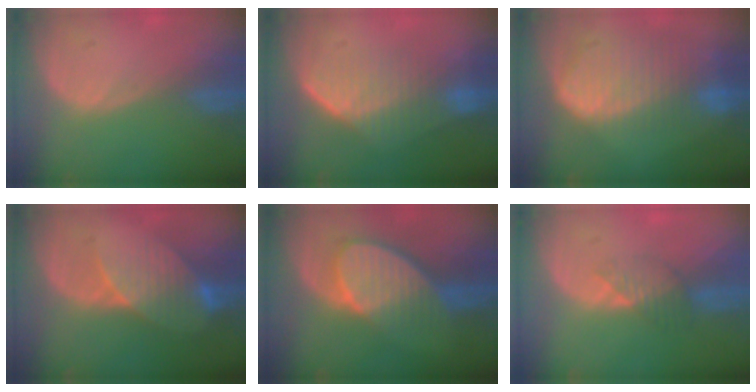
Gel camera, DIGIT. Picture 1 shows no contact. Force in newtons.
{"total": 7.2, "press": 6.7, "slide": 2.8}
{"total": 10.4, "press": 9.0, "slide": 5.3}
{"total": 8.2, "press": 7.3, "slide": 3.7}
{"total": 8.8, "press": 8.0, "slide": 3.7}
{"total": 3.5, "press": 3.1, "slide": 1.6}